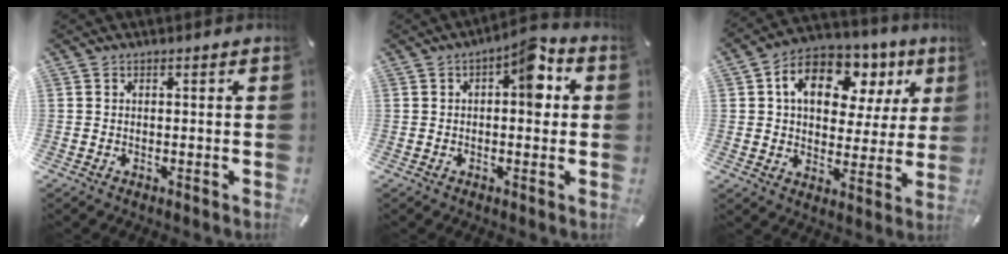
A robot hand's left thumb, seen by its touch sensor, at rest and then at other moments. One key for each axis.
{"total": 8.5, "fx": 1.9, "fy": 3.9, "fz": 7.3, "tx": -0.076, "ty": -0.011, "tz": 0.019}
{"total": 14.2, "fx": 5.9, "fy": 10.0, "fz": 8.2, "tx": -0.127, "ty": -0.022, "tz": 0.104}